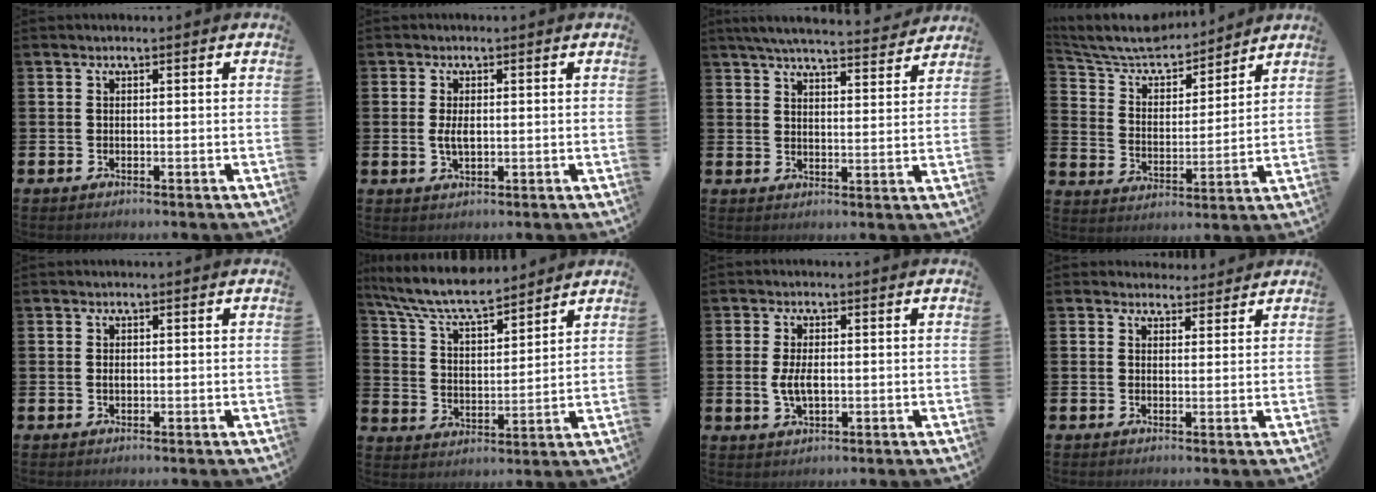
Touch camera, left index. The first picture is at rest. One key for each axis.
{"total": 2.4, "fx": -0.5, "fy": 1.1, "fz": 2.0, "tx": -0.027, "ty": 0.002, "tz": -0.014}
{"total": 6.0, "fx": 5.8, "fy": 0.5, "fz": 1.5, "tx": -0.037, "ty": -0.037, "tz": 0.101}
{"total": 7.5, "fx": 6.9, "fy": 2.2, "fz": 2.0, "tx": -0.078, "ty": -0.050, "tz": 0.120}
{"total": 0.8, "fx": -0.6, "fy": 0.3, "fz": 0.4, "tx": -0.003, "ty": 0.003, "tz": -0.013}
{"total": 7.5, "fx": 6.9, "fy": 1.2, "fz": 2.8, "tx": -0.084, "ty": -0.039, "tz": 0.122}
{"total": 3.4, "fx": -0.7, "fy": 1.7, "fz": 2.9, "tx": -0.057, "ty": 0.003, "tz": -0.018}
{"total": 2.2, "fx": 2.0, "fy": 0.9, "fz": -0.3, "tx": 0.013, "ty": -0.010, "tz": 0.035}